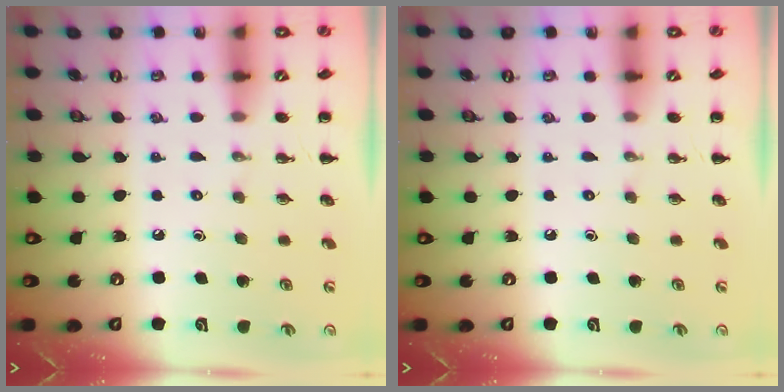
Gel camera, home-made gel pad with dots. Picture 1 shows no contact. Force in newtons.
{"total": 0.0}